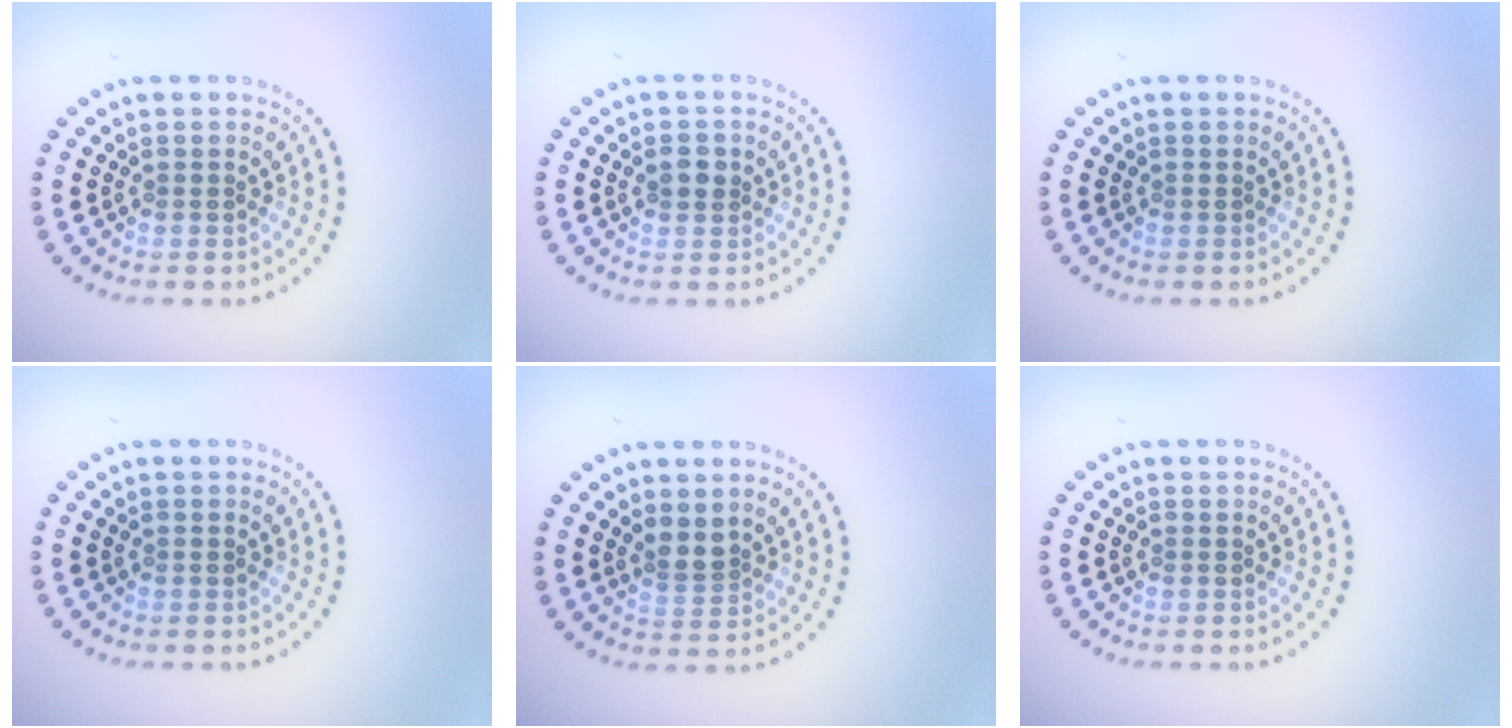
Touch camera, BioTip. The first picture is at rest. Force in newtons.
{"total": 1.5, "press": 1.5, "slide": 0.3}
{"total": 0.0}
{"total": 0.0}
{"total": 1.9, "press": 1.4, "slide": 1.3}
{"total": 0.0}